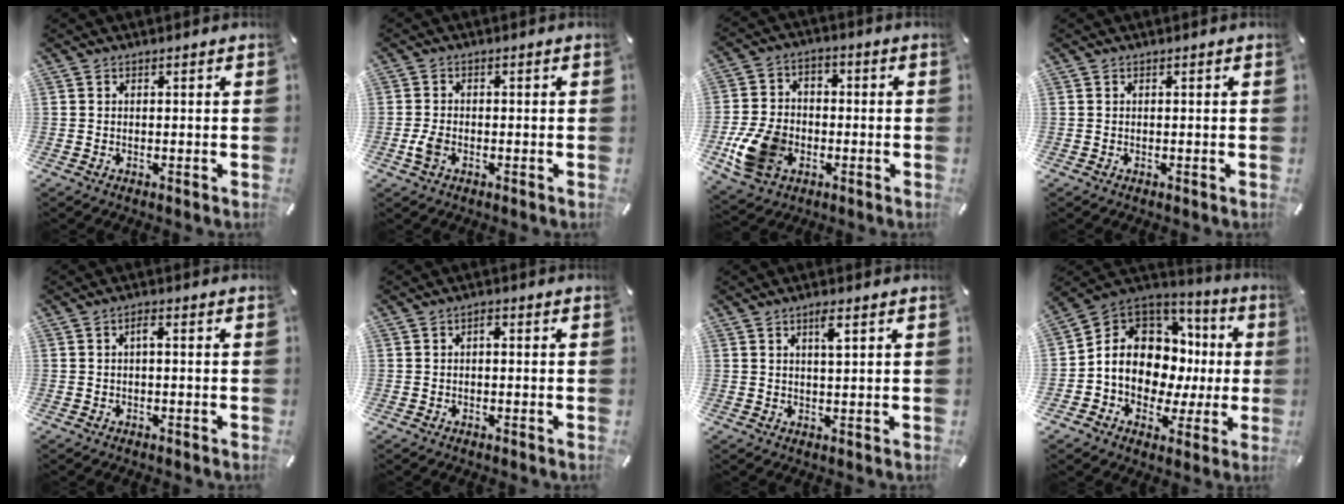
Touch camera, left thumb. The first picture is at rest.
{"total": 3.4, "force": [-1.2, 2.0, 2.4], "torque": [-0.062, -0.002, -0.025]}
{"total": 13.4, "force": [-4.4, 10.2, 7.5], "torque": [-0.151, 0.033, -0.074]}
{"total": 0.0}
{"total": 1.7, "force": [-0.1, 0.5, 1.6], "torque": [-0.033, 0.008, -0.005]}
{"total": 1.2, "force": [-0.2, 0.6, 0.9], "torque": [-0.020, 0.006, -0.007]}
{"total": 3.0, "force": [1.5, 0.5, 2.6], "torque": [-0.047, 0.000, 0.021]}
{"total": 12.4, "force": [0.5, 10.4, 6.7], "torque": [-0.113, -0.026, 0.013]}